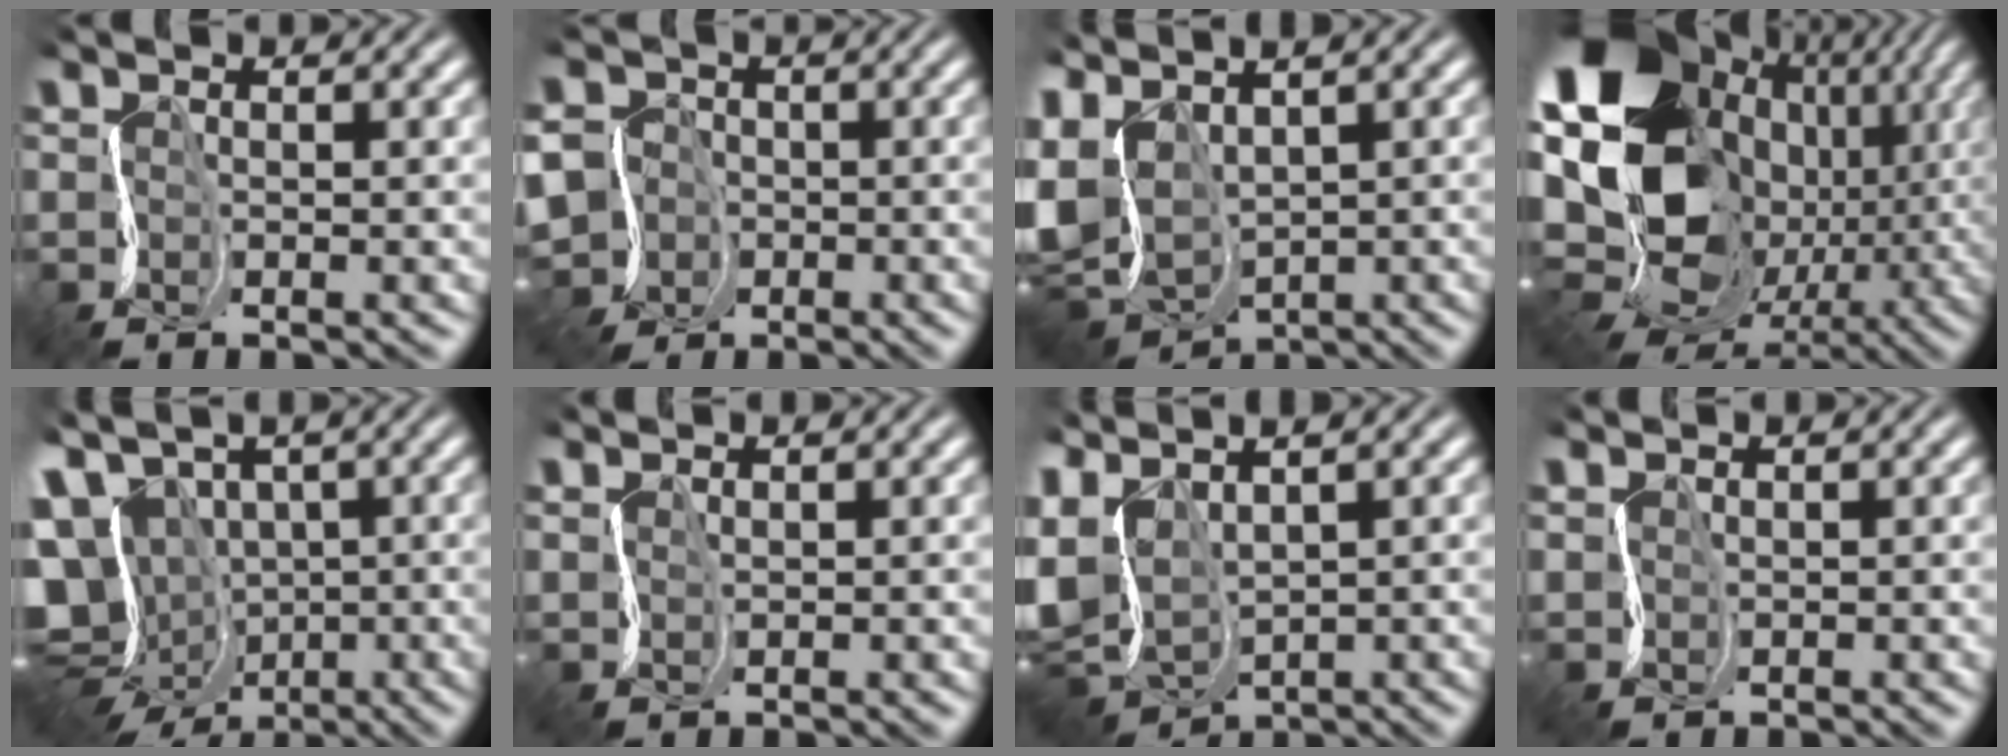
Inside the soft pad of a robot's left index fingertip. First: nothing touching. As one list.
[{"total": 9.8, "force": [-4.1, 8.6, 2.4], "torque": [-0.069, -0.014, -0.104]}, {"total": 9.1, "force": [0.0, 6.2, 6.7], "torque": [-0.168, -0.009, 0.028]}, {"total": 20.4, "force": [-0.4, 17.0, 11.3], "torque": [-0.195, -0.005, -0.028]}, {"total": 15.0, "force": [-1.9, 12.4, 8.3], "torque": [-0.170, -0.027, -0.016]}, {"total": 0.6, "force": [0.4, 0.5, 0.1], "torque": [0.001, 0.002, 0.022]}, {"total": 7.8, "force": [-0.2, 5.2, 5.8], "torque": [-0.147, -0.004, 0.025]}, {"total": 0.7, "force": [0.4, 0.4, -0.3], "torque": [0.008, 0.003, 0.017]}]